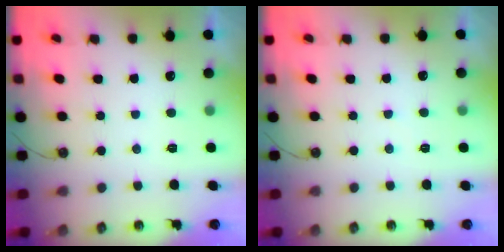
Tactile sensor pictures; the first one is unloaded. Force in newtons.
{"total": 2.8, "press": 2.7, "slide": 0.5}